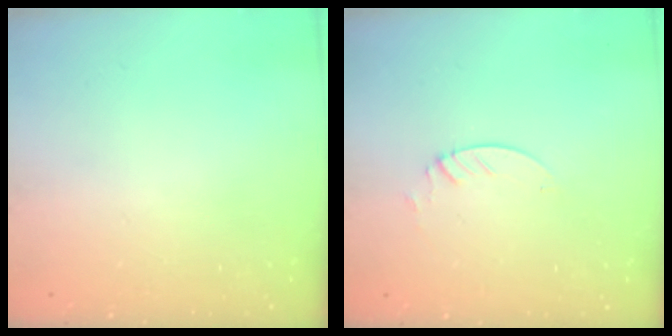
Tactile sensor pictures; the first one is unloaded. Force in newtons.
{"total": 1.3, "press": 1.3, "slide": 0.1}